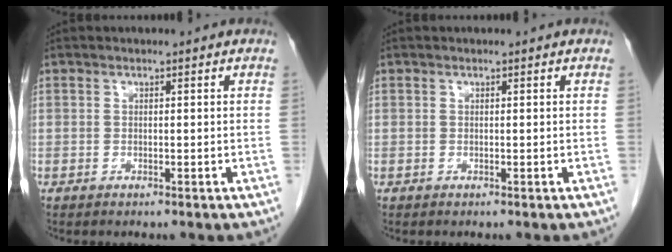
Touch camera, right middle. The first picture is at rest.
{"total": 0.0}